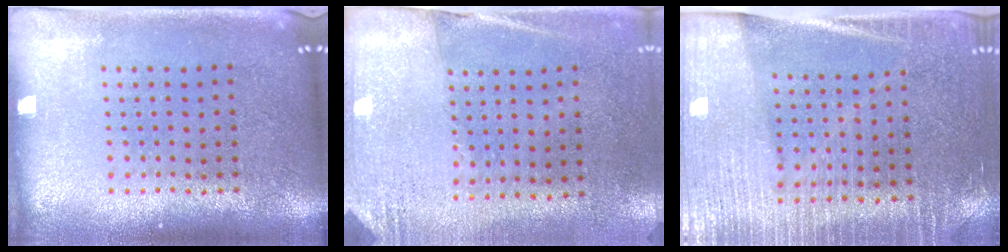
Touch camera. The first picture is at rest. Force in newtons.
{"total": 2.7, "press": 2.4, "slide": 1.3}
{"total": 3.4, "press": 3.1, "slide": 1.4}